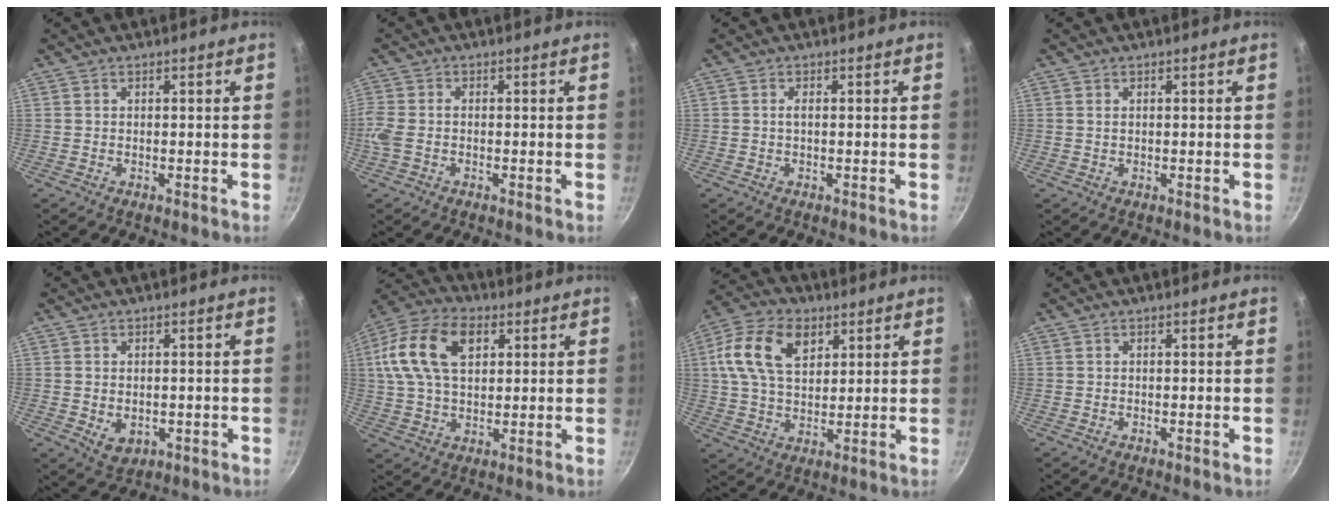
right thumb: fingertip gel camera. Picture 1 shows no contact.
{"total": 4.2, "force": [-0.8, 2.6, 3.2], "torque": [-0.082, 0.004, -0.024]}
{"total": 0.9, "force": [0.0, 0.2, 0.8], "torque": [-0.019, 0.003, -0.002]}
{"total": 0.8, "force": [0.3, 0.5, 0.6], "torque": [-0.011, 0.001, 0.005]}
{"total": 4.6, "force": [-0.4, 3.5, 3.1], "torque": [-0.042, -0.007, 0.003]}
{"total": 16.2, "force": [4.6, 10.1, 11.8], "torque": [-0.214, 0.012, 0.073]}
{"total": 13.7, "force": [4.7, 8.8, 9.4], "torque": [-0.161, 0.001, 0.077]}
{"total": 0.0}